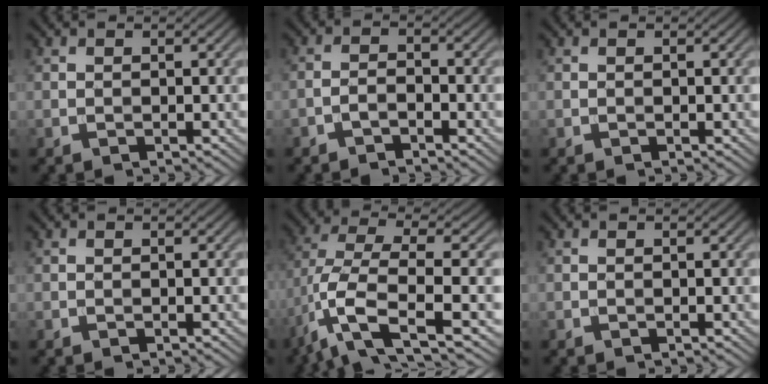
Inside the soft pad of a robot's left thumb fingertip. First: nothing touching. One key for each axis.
{"total": 1.8, "fx": -1.4, "fy": 0.5, "fz": 1.0, "tx": -0.021, "ty": 0.005, "tz": -0.033}
{"total": 0.0}
{"total": 0.0}
{"total": 10.6, "fx": -3.3, "fy": 3.8, "fz": 9.3, "tx": -0.202, "ty": -0.003, "tz": -0.069}
{"total": 0.0}